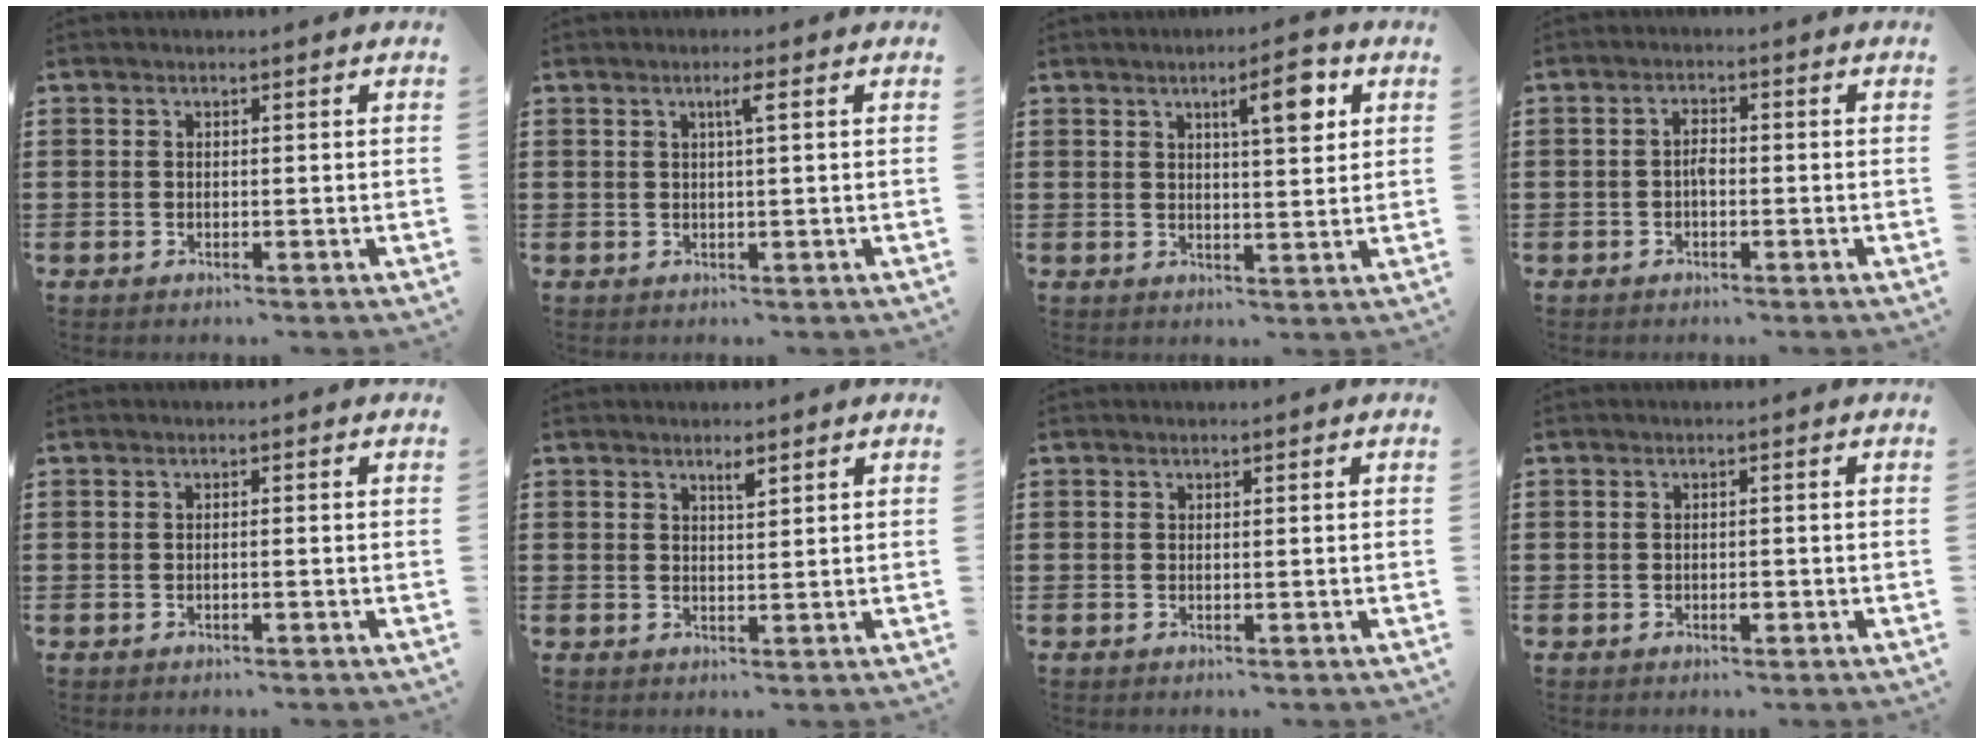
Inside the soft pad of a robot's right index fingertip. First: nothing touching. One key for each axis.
{"total": 2.0, "fx": 0.6, "fy": -0.1, "fz": 1.9, "tx": -0.038, "ty": 0.000, "tz": 0.008}
{"total": 6.2, "fx": 2.8, "fy": 1.7, "fz": 5.2, "tx": -0.079, "ty": -0.001, "tz": 0.038}
{"total": 2.0, "fx": -0.4, "fy": 0.9, "fz": 1.7, "tx": -0.034, "ty": 0.003, "tz": -0.009}
{"total": 0.5, "fx": -0.2, "fy": -0.1, "fz": 0.5, "tx": -0.008, "ty": -0.002, "tz": -0.004}
{"total": 1.8, "fx": 1.3, "fy": 0.4, "fz": 1.2, "tx": -0.017, "ty": -0.001, "tz": 0.020}
{"total": 0.0}
{"total": 1.2, "fx": -0.4, "fy": 0.4, "fz": 1.1, "tx": -0.021, "ty": -0.004, "tz": -0.006}